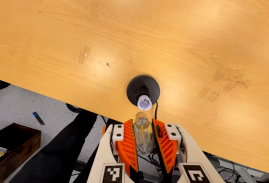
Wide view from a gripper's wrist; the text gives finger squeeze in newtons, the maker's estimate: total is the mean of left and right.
{"total": 13.4, "left": 14.1, "right": 12.7}